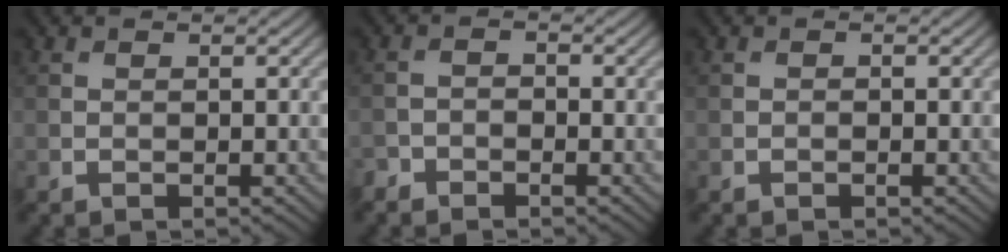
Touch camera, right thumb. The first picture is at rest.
{"total": 1.7, "force": [-1.5, 0.7, 0.3], "torque": [-0.006, 0.000, -0.037]}
{"total": 0.0}